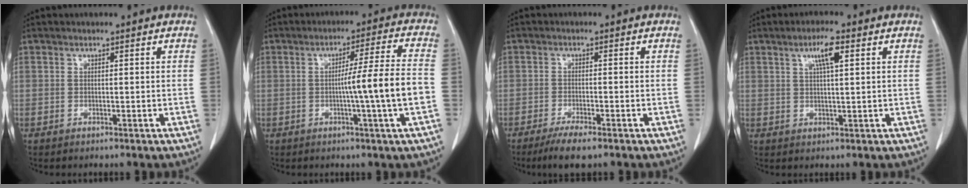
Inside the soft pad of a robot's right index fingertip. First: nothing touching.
{"total": 9.7, "force": [-1.9, -1.7, 9.4], "torque": [-0.144, 0.000, -0.030]}
{"total": 4.6, "force": [-3.3, 0.5, 3.2], "torque": [-0.059, -0.011, -0.056]}
{"total": 4.5, "force": [1.9, 0.4, 4.1], "torque": [-0.074, 0.004, 0.033]}